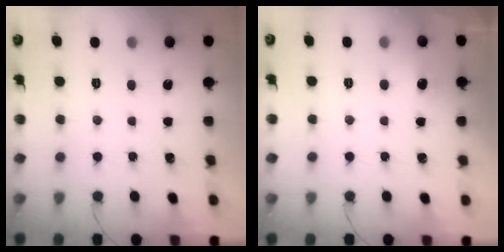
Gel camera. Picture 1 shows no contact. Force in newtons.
{"total": 4.0, "press": 3.7, "slide": 1.6}